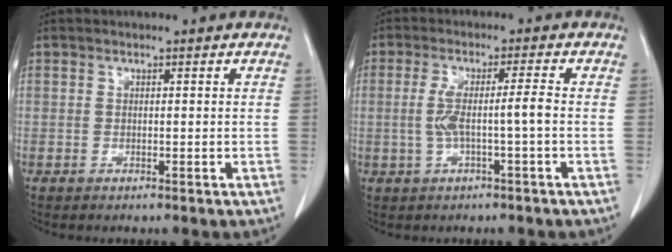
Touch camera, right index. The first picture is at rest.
{"total": 5.1, "force": [-0.7, -0.3, 5.0], "torque": [-0.102, 0.014, -0.008]}